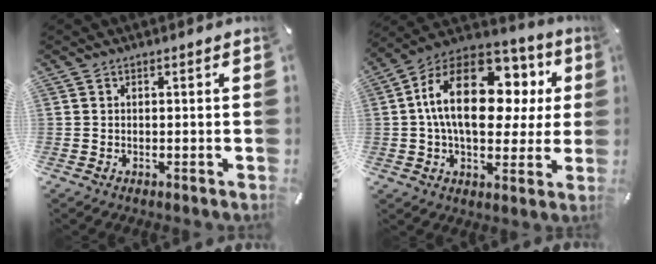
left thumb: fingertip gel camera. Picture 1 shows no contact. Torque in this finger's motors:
{"motor_torque": [1.28, 1.25, 1.98, -0.79, 0.73]}